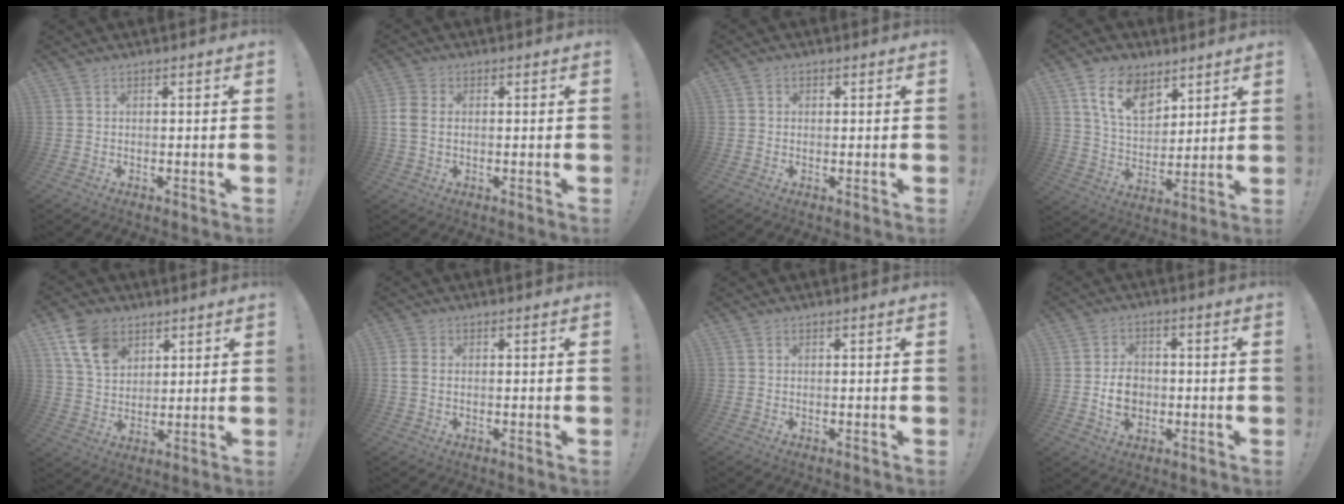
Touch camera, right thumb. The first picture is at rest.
{"total": 5.3, "force": [0.3, 3.8, 3.7], "torque": [-0.091, 0.009, 0.006]}
{"total": 1.3, "force": [0.0, 1.2, 0.6], "torque": [-0.007, 0.002, 0.000]}
{"total": 13.5, "force": [7.9, 8.3, 7.2], "torque": [-0.120, -0.036, 0.148]}
{"total": 12.2, "force": [6.3, 8.4, 6.1], "torque": [-0.108, -0.015, 0.126]}
{"total": 3.2, "force": [0.3, 2.3, 2.2], "torque": [-0.053, 0.009, 0.006]}
{"total": 0.0}
{"total": 8.0, "force": [-1.1, 6.4, 4.6], "torque": [-0.058, 0.007, -0.020]}